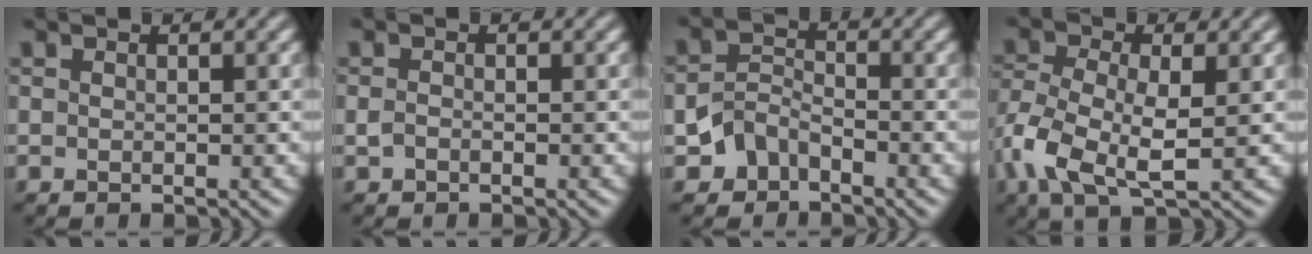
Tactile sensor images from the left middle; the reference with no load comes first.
{"total": 0.7, "force": [-0.4, 0.4, 0.4], "torque": [-0.010, 0.000, -0.009]}
{"total": 2.9, "force": [-1.8, 2.1, 1.0], "torque": [-0.015, 0.011, -0.039]}
{"total": 5.7, "force": [-1.3, 2.9, 4.8], "torque": [-0.112, 0.000, -0.032]}